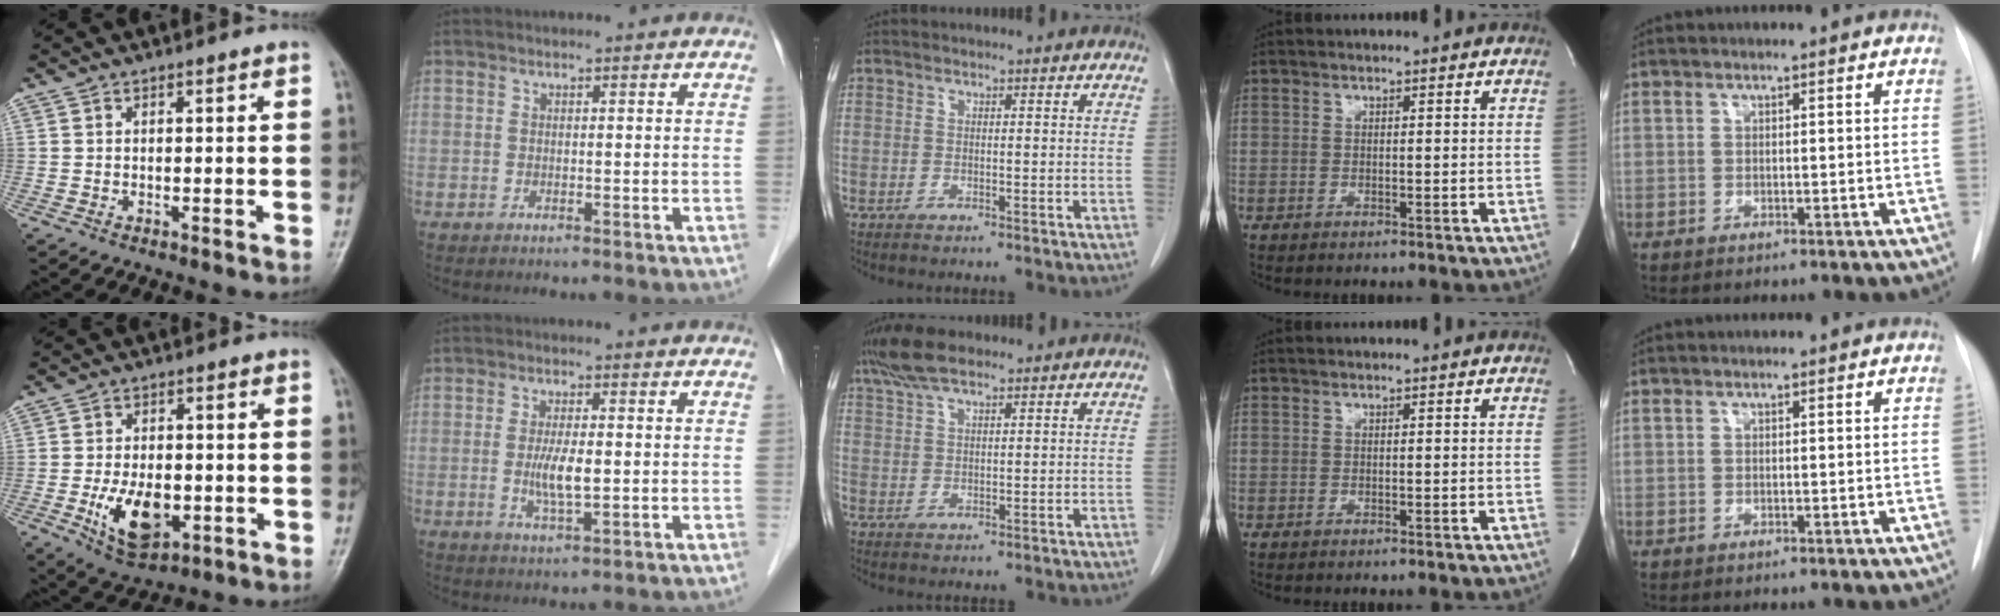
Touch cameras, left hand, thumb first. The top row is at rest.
{"thumb": {"total": 10.2, "force": [-2.9, 5.9, 7.8], "torque": [-0.119, 0.000, -0.039]}, "index": {"total": 4.8, "force": [-0.4, 1.0, 4.7], "torque": [-0.097, -0.007, -0.006]}, "middle": {"total": 6.3, "force": [4.9, 1.5, 3.7], "torque": [-0.083, 0.017, 0.093]}}